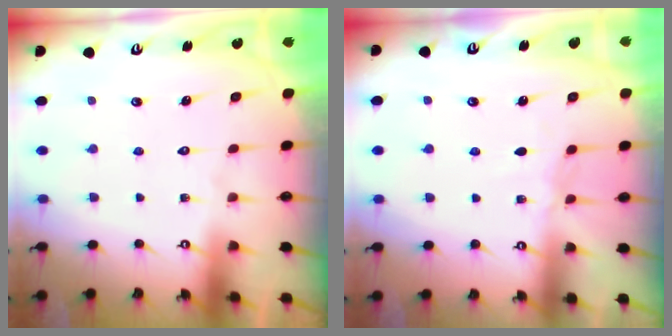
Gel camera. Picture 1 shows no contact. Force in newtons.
{"total": 4.2, "press": 4.1, "slide": 0.4}